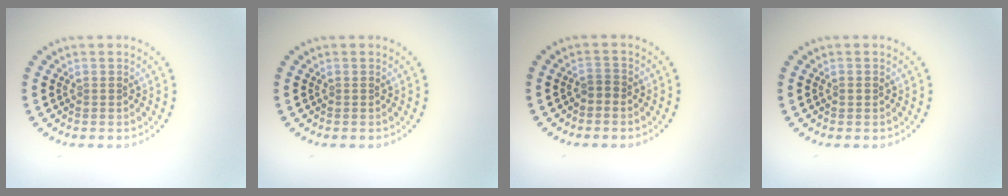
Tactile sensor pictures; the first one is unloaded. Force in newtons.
{"total": 0.0}
{"total": 0.9, "press": 0.7, "slide": 0.6}
{"total": 0.6, "press": 0.6, "slide": 0.1}